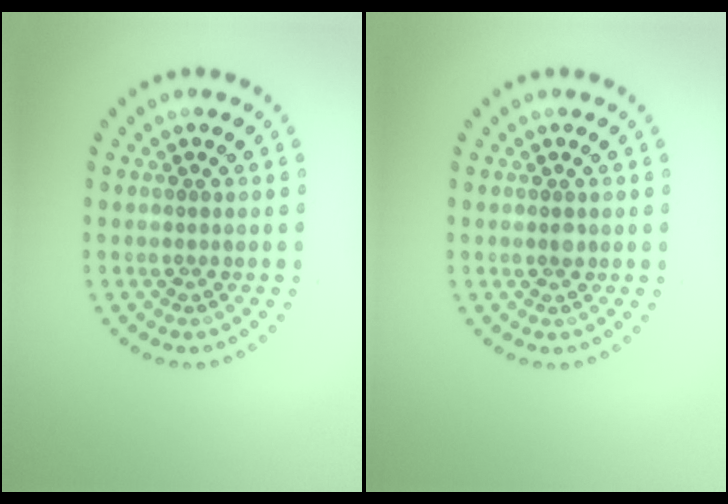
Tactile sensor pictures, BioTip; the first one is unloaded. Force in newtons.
{"total": 0.6, "press": 0.6, "slide": 0.1}